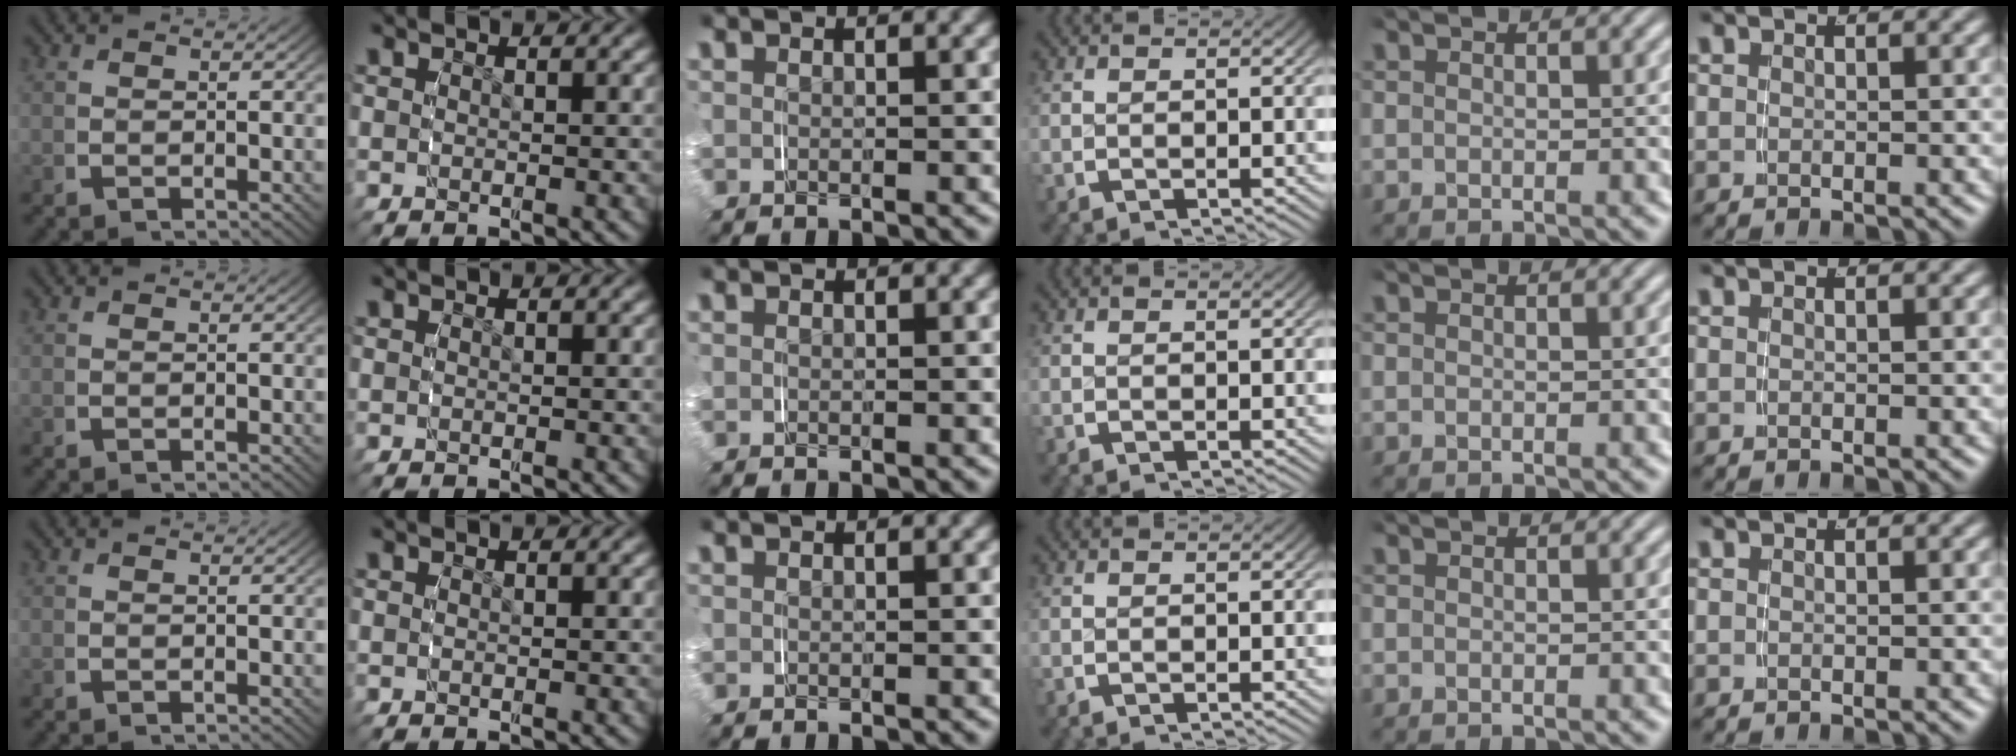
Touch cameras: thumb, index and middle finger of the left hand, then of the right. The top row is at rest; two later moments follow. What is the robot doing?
{"motion": "grasp_and_lifting", "object": "glasses case"}